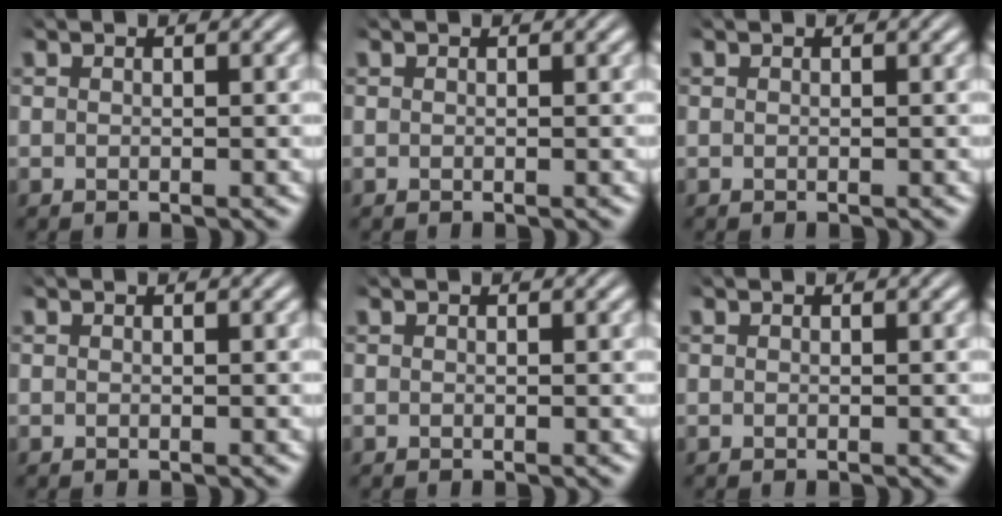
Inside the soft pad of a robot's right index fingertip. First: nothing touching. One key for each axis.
{"total": 0.0}
{"total": 0.0}
{"total": 0.0}
{"total": 0.0}
{"total": 0.0}